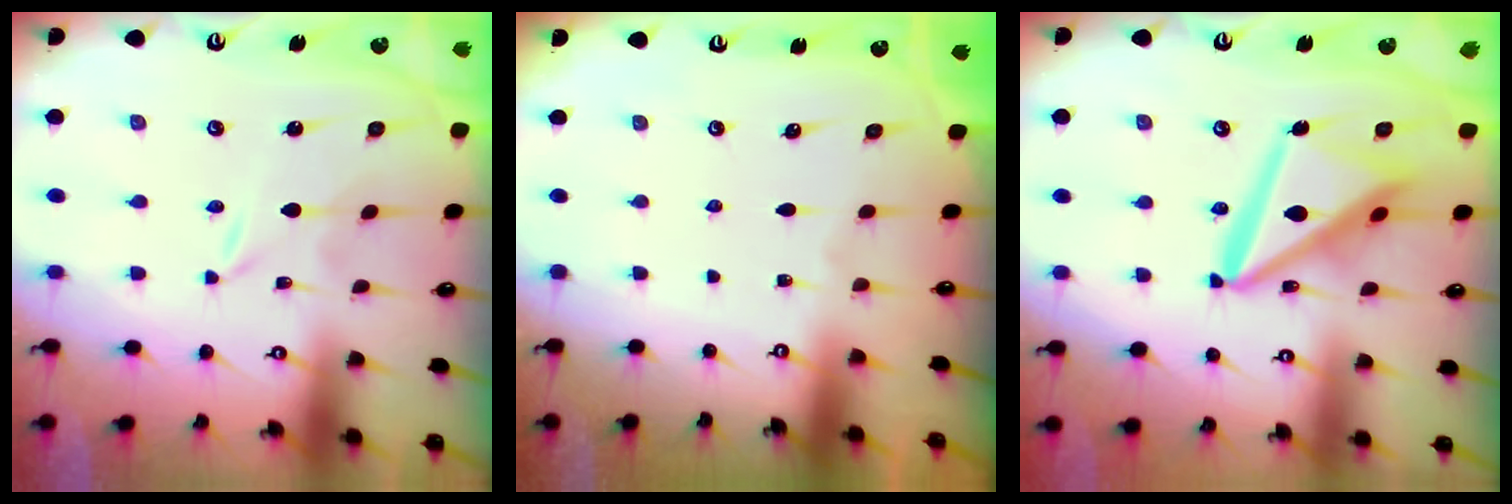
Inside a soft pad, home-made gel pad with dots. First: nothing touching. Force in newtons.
{"total": 0.0}
{"total": 17.0, "press": 16.9, "slide": 2.1}